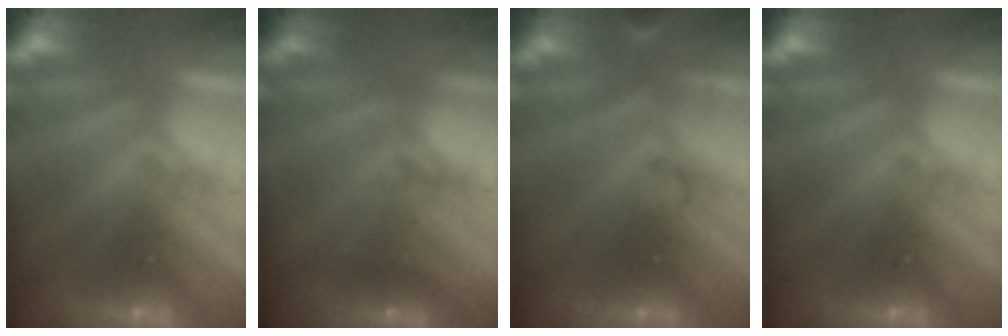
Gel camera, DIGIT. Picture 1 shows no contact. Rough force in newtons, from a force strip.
{"total": 1.7}
{"total": 2.9}
{"total": 0.0}